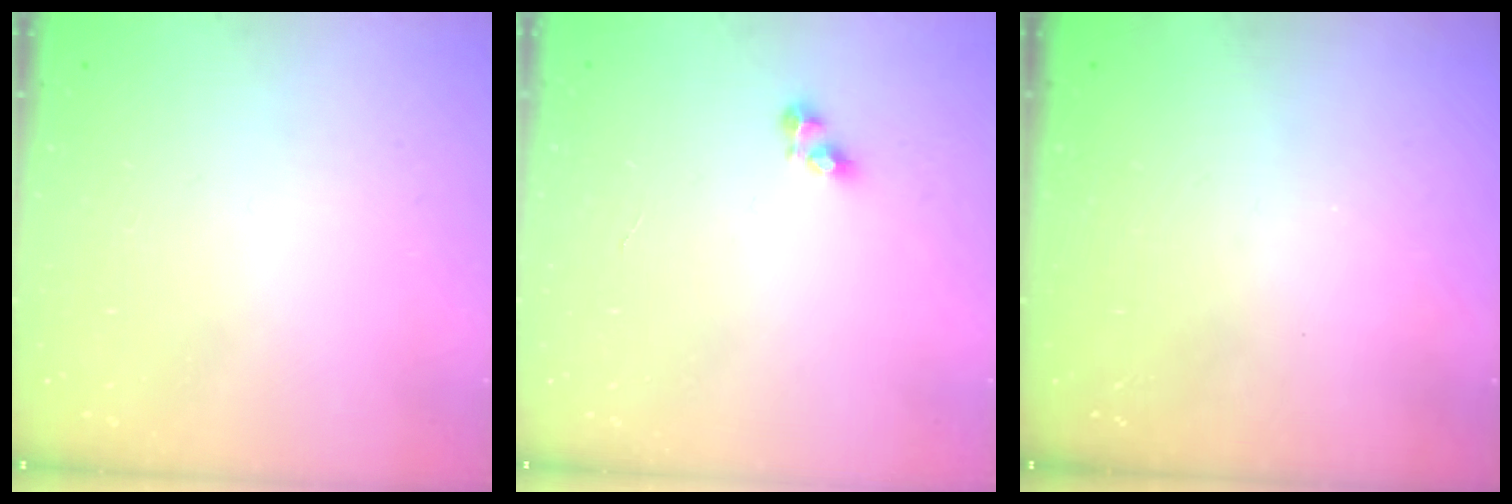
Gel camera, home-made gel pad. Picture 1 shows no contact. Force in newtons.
{"total": 3.3, "press": 3.3, "slide": 0.3}
{"total": 0.0}